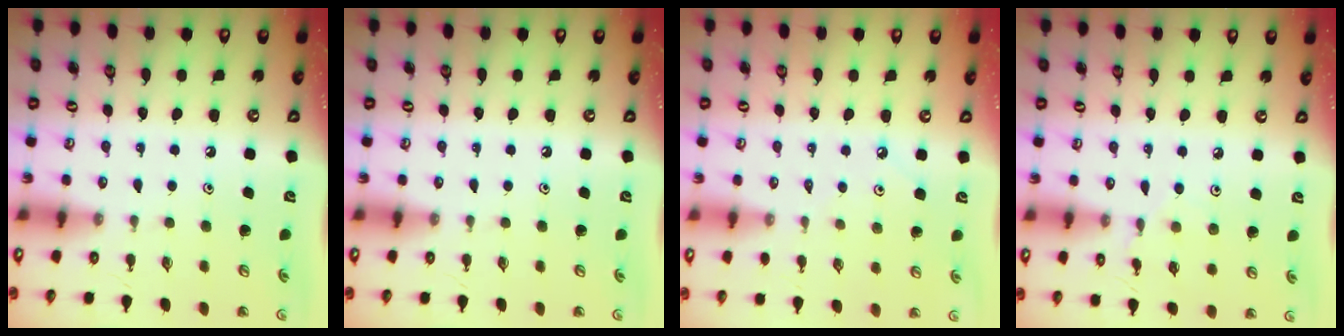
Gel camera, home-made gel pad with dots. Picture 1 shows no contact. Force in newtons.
{"total": 0.0}
{"total": 2.2, "press": 2.1, "slide": 0.4}
{"total": 3.1, "press": 3.0, "slide": 0.4}